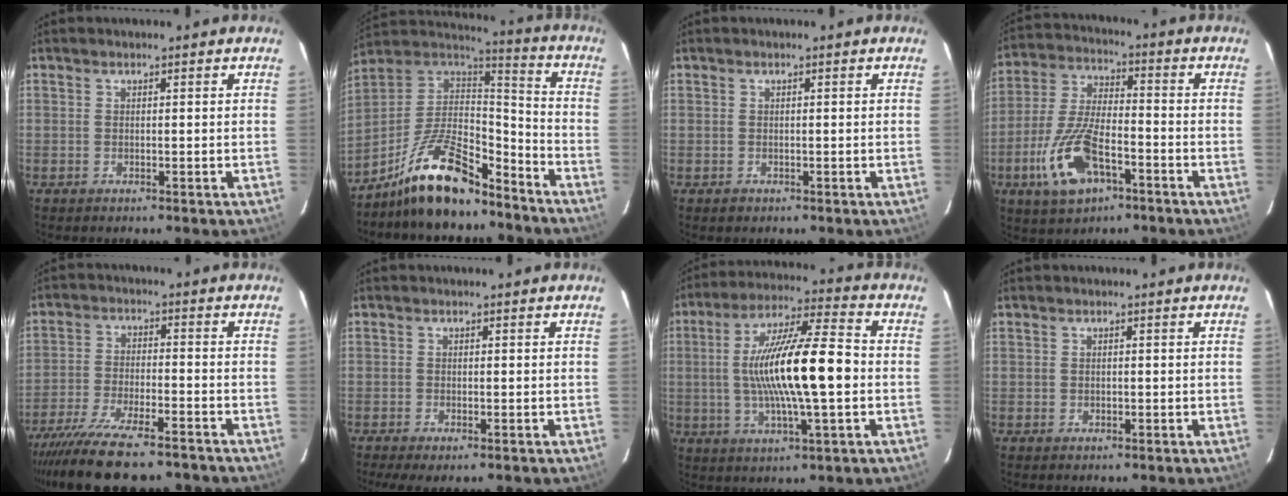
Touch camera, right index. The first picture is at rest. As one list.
[{"total": 17.7, "force": [-12.6, 6.5, 10.6], "torque": [-0.220, 0.010, -0.223]}, {"total": 0.9, "force": [-0.4, 0.8, 0.1], "torque": [0.000, 0.002, -0.002]}, {"total": 13.9, "force": [-6.3, 6.1, 10.8], "torque": [-0.238, -0.008, -0.114]}, {"total": 18.9, "force": [-15.5, 4.5, 9.9], "torque": [-0.202, -0.041, -0.251]}, {"total": 3.6, "force": [-2.3, 0.9, 2.6], "torque": [-0.059, -0.013, -0.038]}, {"total": 17.4, "force": [-0.8, 2.6, 17.2], "torque": [-0.314, 0.009, -0.015]}, {"total": 0.6, "force": [0.0, 0.6, 0.1], "torque": [0.000, 0.000, 0.002]}]